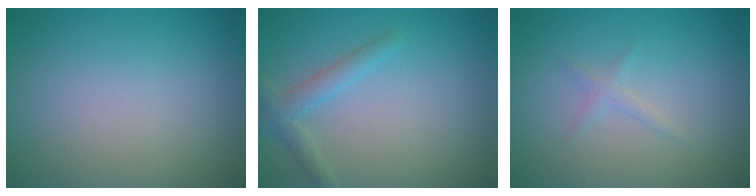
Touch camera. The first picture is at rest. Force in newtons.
{"total": 2.1, "press": 2.1, "slide": 0.1}
{"total": 1.0, "press": 1.0, "slide": 0.1}